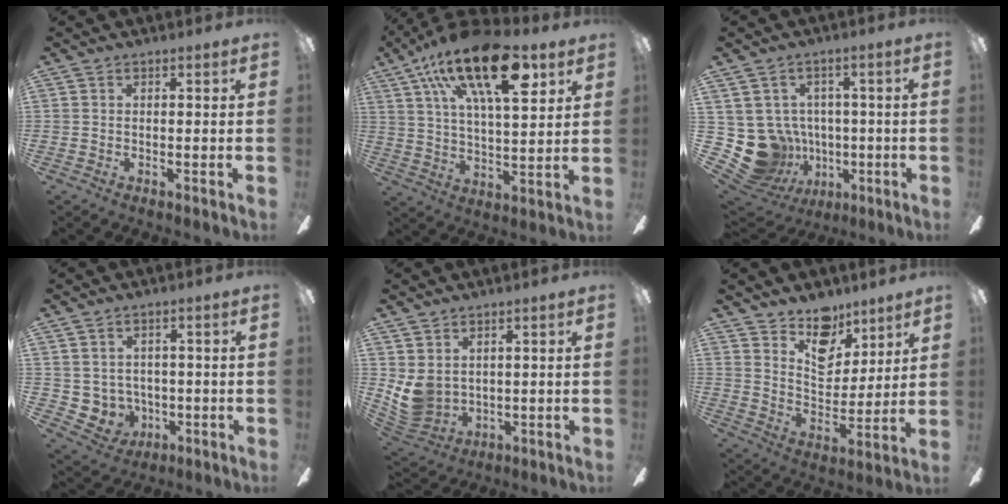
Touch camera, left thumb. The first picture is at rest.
{"total": 23.2, "force": [12.0, 8.9, 17.8], "torque": [-0.285, -0.049, 0.189]}
{"total": 13.5, "force": [-3.1, 12.0, 5.2], "torque": [-0.143, 0.008, -0.040]}
{"total": 4.5, "force": [0.6, 4.4, 0.6], "torque": [-0.043, -0.010, 0.014]}
{"total": 6.7, "force": [1.0, 5.6, 3.7], "torque": [-0.107, -0.015, 0.020]}
{"total": 11.5, "force": [8.7, 6.6, 3.5], "torque": [-0.050, -0.065, 0.166]}